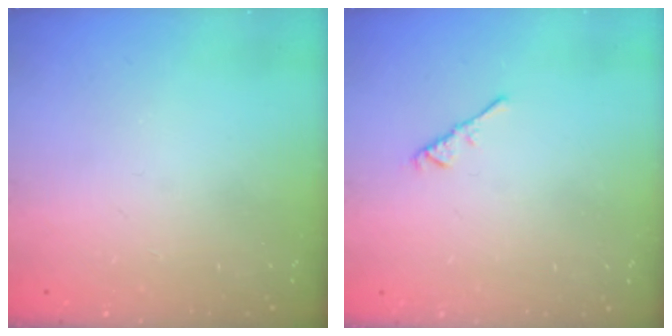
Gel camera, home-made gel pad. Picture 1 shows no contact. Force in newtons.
{"total": 2.4, "press": 2.3, "slide": 0.6}